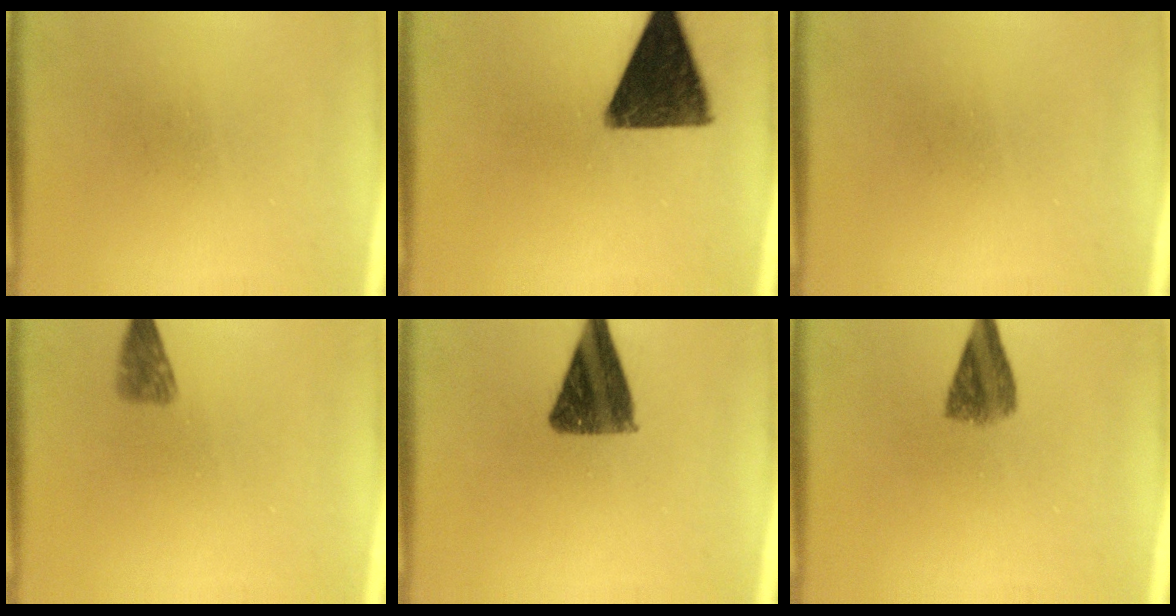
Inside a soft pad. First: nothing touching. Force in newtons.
{"total": 13.9}
{"total": 0.0}
{"total": 2.5}
{"total": 10.8}
{"total": 5.4}